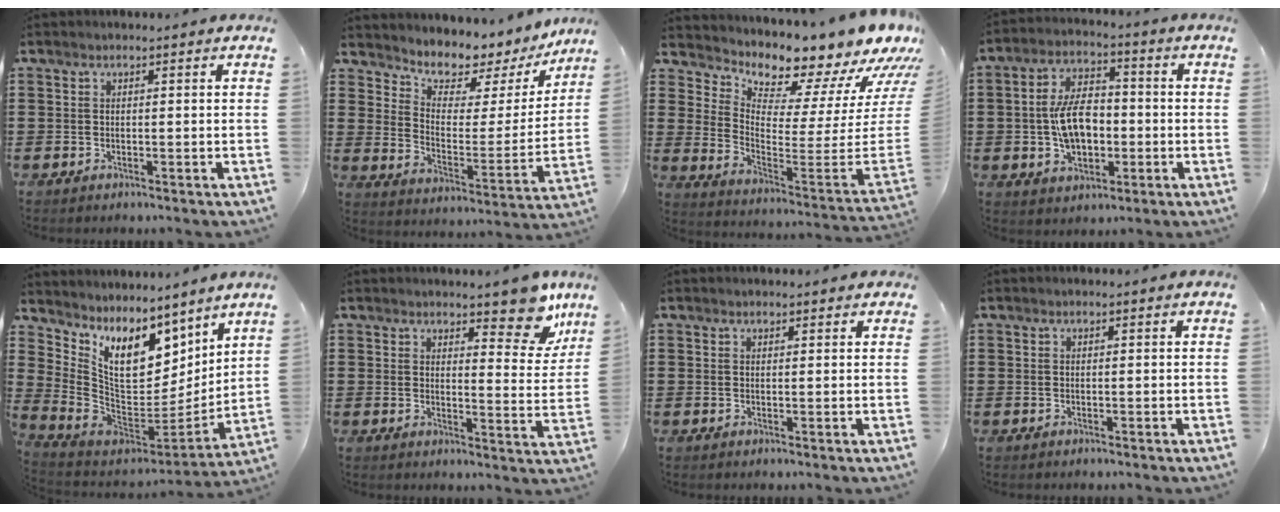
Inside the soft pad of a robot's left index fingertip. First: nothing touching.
{"total": 5.9, "force": [5.5, 2.1, 0.4], "torque": [-0.032, -0.053, 0.090]}
{"total": 7.7, "force": [7.6, 0.3, 0.9], "torque": [-0.036, -0.104, 0.120]}
{"total": 9.1, "force": [-1.1, 5.3, 7.4], "torque": [-0.166, 0.008, -0.026]}
{"total": 11.9, "force": [7.1, 5.9, 7.6], "torque": [-0.168, -0.060, 0.132]}
{"total": 8.2, "force": [6.6, 2.6, 4.1], "torque": [-0.051, -0.031, 0.113]}
{"total": 1.0, "force": [0.9, 0.4, 0.2], "torque": [-0.006, 0.003, 0.017]}
{"total": 0.0}